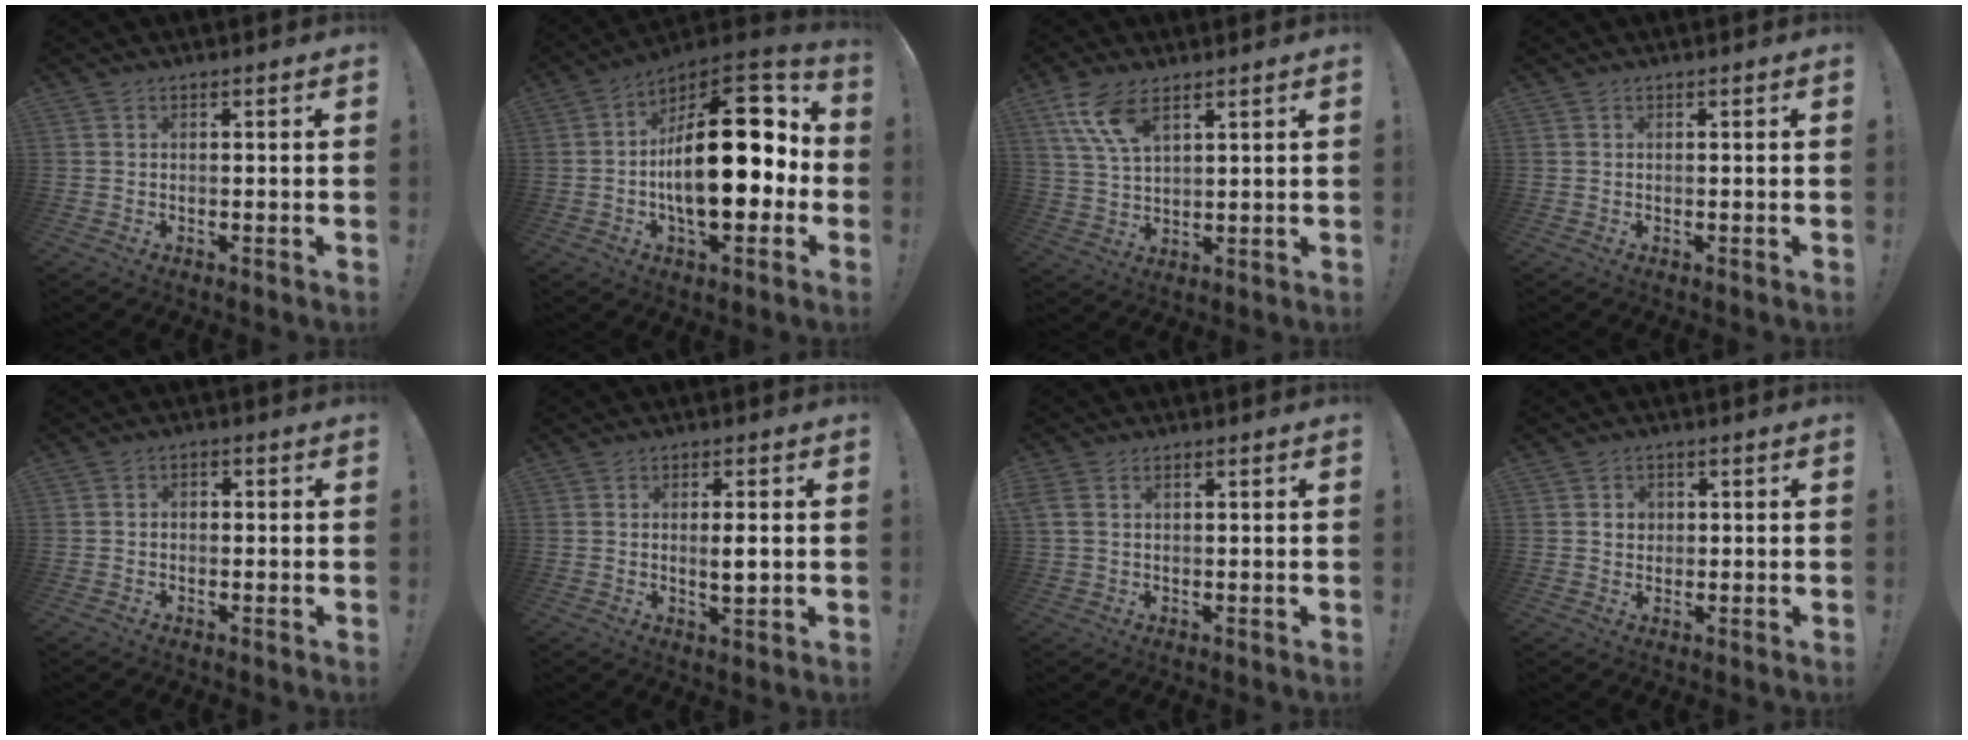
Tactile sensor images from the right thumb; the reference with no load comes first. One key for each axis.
{"total": 25.7, "fx": -0.4, "fy": 12.0, "fz": 22.7, "tx": -0.351, "ty": -0.002, "tz": -0.005}
{"total": 10.0, "fx": 6.0, "fy": 4.4, "fz": 6.7, "tx": -0.135, "ty": -0.020, "tz": 0.113}
{"total": 0.0}
{"total": 1.9, "fx": -1.1, "fy": 1.2, "fz": 0.8, "tx": -0.012, "ty": 0.009, "tz": -0.021}
{"total": 3.6, "fx": 0.3, "fy": 0.7, "fz": 3.5, "tx": -0.050, "ty": -0.010, "tz": 0.002}
{"total": 2.5, "fx": 1.1, "fy": 1.5, "fz": 1.7, "tx": -0.045, "ty": 0.003, "tz": 0.022}
{"total": 2.8, "fx": 0.7, "fy": 2.5, "fz": 1.0, "tx": -0.011, "ty": 0.000, "tz": 0.009}